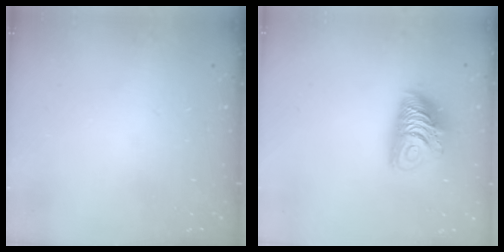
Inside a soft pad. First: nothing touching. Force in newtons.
{"total": 10.4, "press": 10.4, "slide": 0.9}